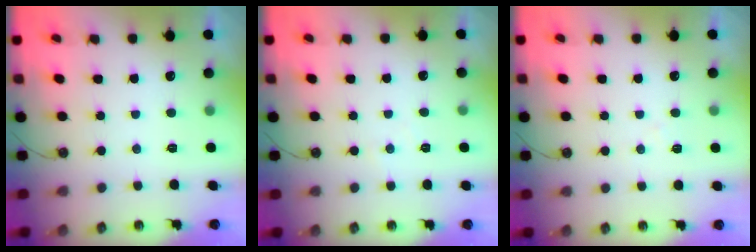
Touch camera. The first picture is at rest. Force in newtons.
{"total": 2.6, "press": 2.5, "slide": 0.5}
{"total": 6.4, "press": 6.3, "slide": 0.8}